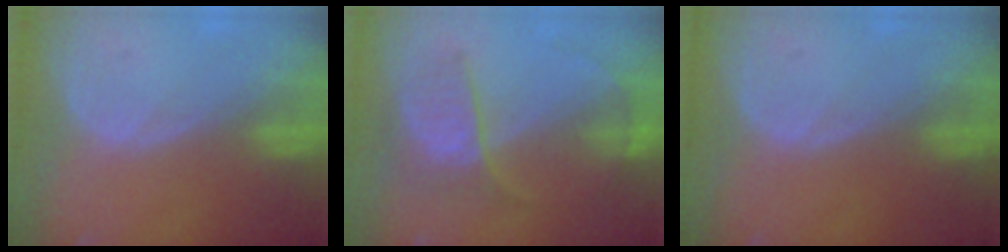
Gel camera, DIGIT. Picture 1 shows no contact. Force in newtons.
{"total": 6.4, "press": 6.3, "slide": 1.0}
{"total": 0.0}